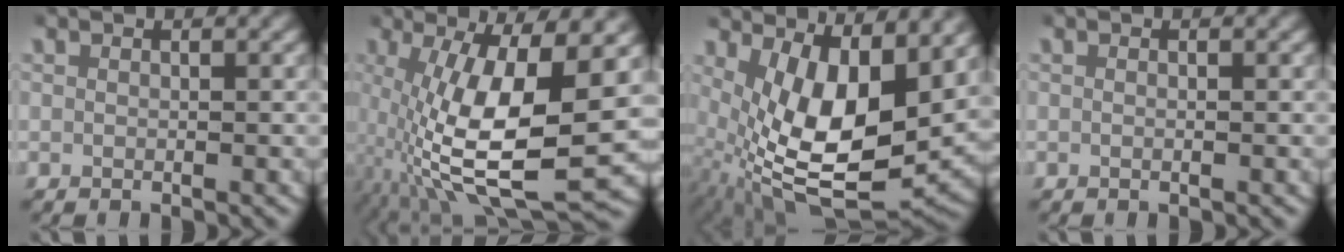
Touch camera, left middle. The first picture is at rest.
{"total": 13.4, "force": [-1.5, 5.5, 12.2], "torque": [-0.213, -0.036, 0.001]}
{"total": 13.2, "force": [-0.2, 6.9, 11.2], "torque": [-0.207, -0.060, 0.028]}
{"total": 0.0}